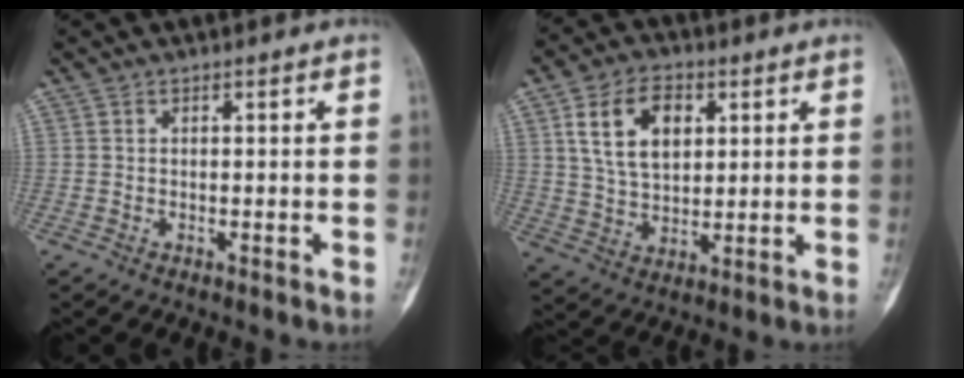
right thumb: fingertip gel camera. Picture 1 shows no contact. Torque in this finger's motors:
{"motor_torque": [0.05, 2.01, 1.06, 0.34, 0.09]}